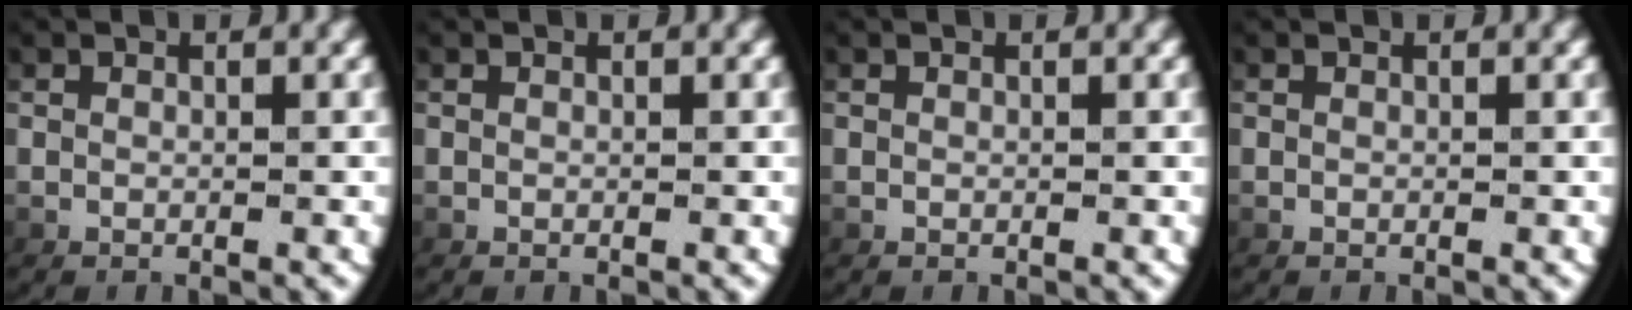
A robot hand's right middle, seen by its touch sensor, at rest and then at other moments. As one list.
[{"total": 0.0}, {"total": 0.0}, {"total": 0.0}]